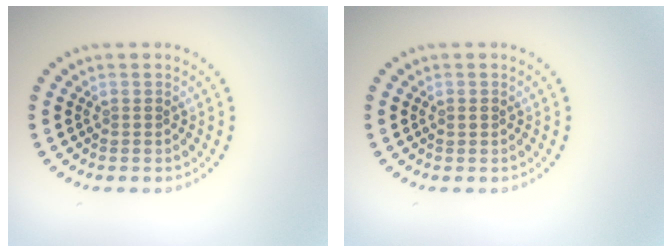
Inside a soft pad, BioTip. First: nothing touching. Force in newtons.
{"total": 0.7, "press": 0.7, "slide": 0.1}